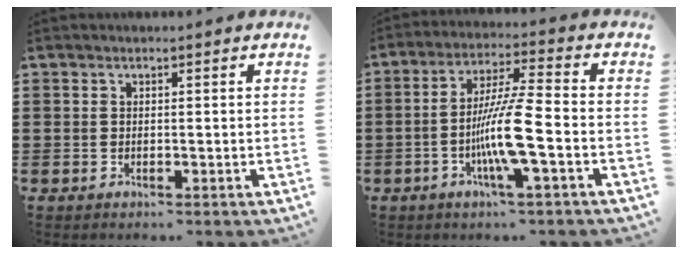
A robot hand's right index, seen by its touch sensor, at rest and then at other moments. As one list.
[{"total": 9.4, "force": [-2.9, 0.4, 8.9], "torque": [-0.177, -0.014, -0.059]}]